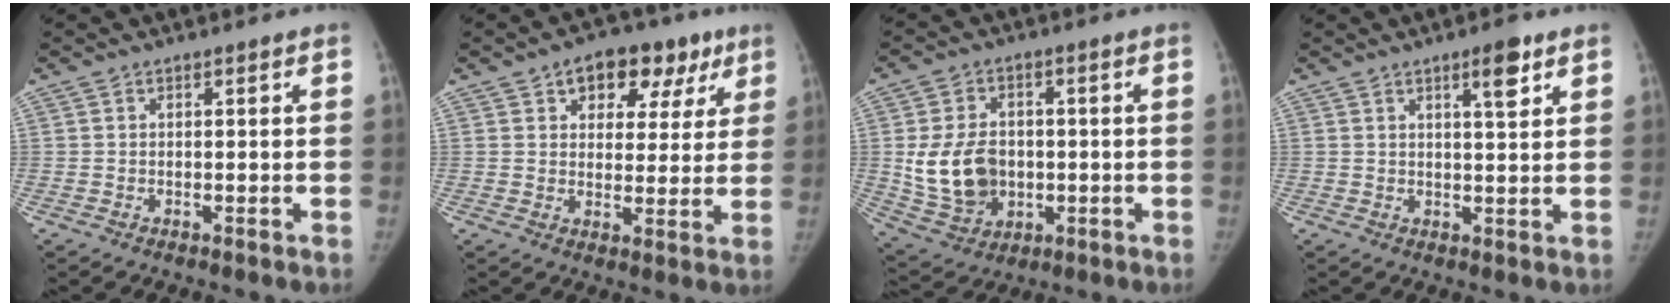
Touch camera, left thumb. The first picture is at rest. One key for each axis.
{"total": 12.3, "fx": 6.3, "fy": 7.9, "fz": 7.1, "tx": -0.038, "ty": -0.002, "tz": 0.083}
{"total": 12.8, "fx": -0.5, "fy": 9.9, "fz": 8.0, "tx": -0.118, "ty": -0.001, "tz": 0.007}
{"total": 5.0, "fx": 2.8, "fy": 1.2, "fz": 3.9, "tx": -0.049, "ty": -0.016, "tz": 0.042}